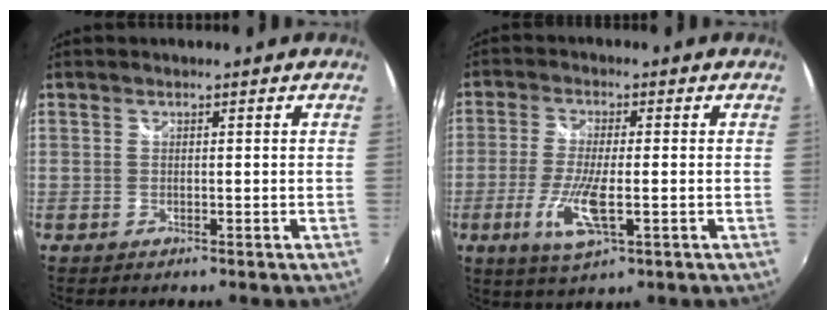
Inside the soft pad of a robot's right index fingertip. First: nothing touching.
{"total": 8.5, "force": [-2.7, 1.9, 7.9], "torque": [-0.165, -0.015, -0.052]}